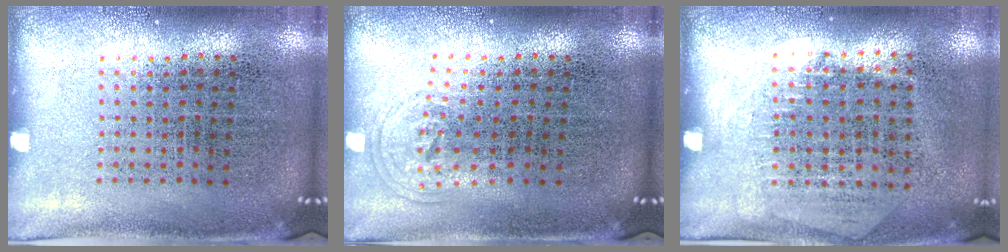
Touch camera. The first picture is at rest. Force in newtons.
{"total": 0.9, "press": 0.6, "slide": 0.6}
{"total": 1.3, "press": 1.1, "slide": 0.6}